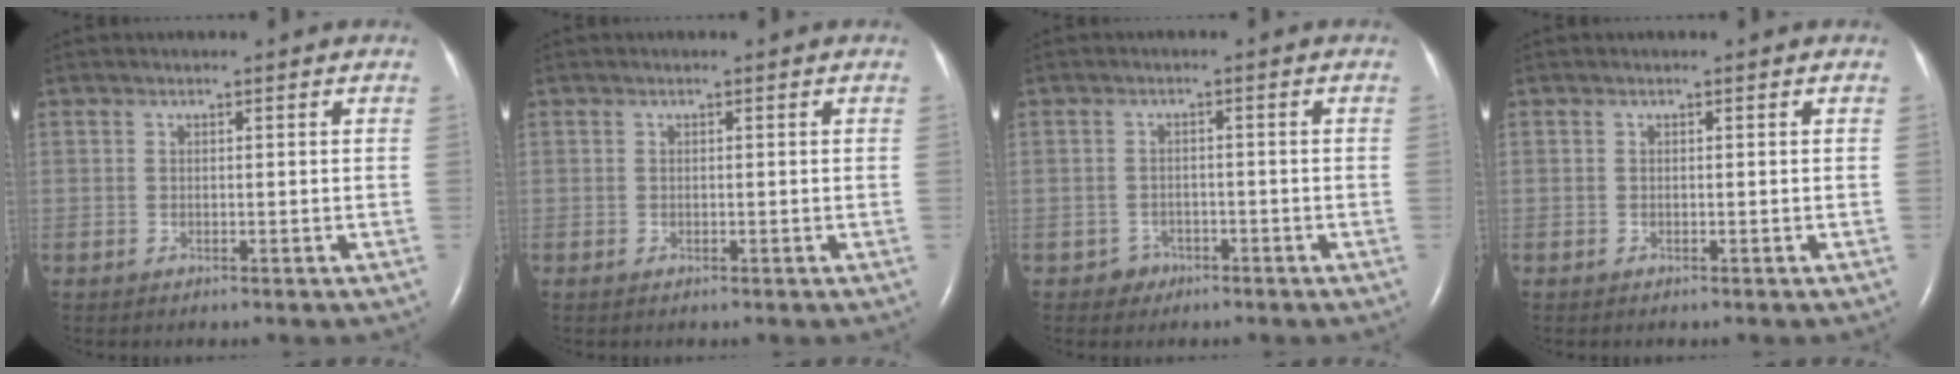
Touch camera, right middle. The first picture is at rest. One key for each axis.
{"total": 0.0}
{"total": 2.2, "fx": -1.4, "fy": 1.7, "fz": -0.1, "tx": 0.001, "ty": 0.009, "tz": -0.023}
{"total": 0.0}